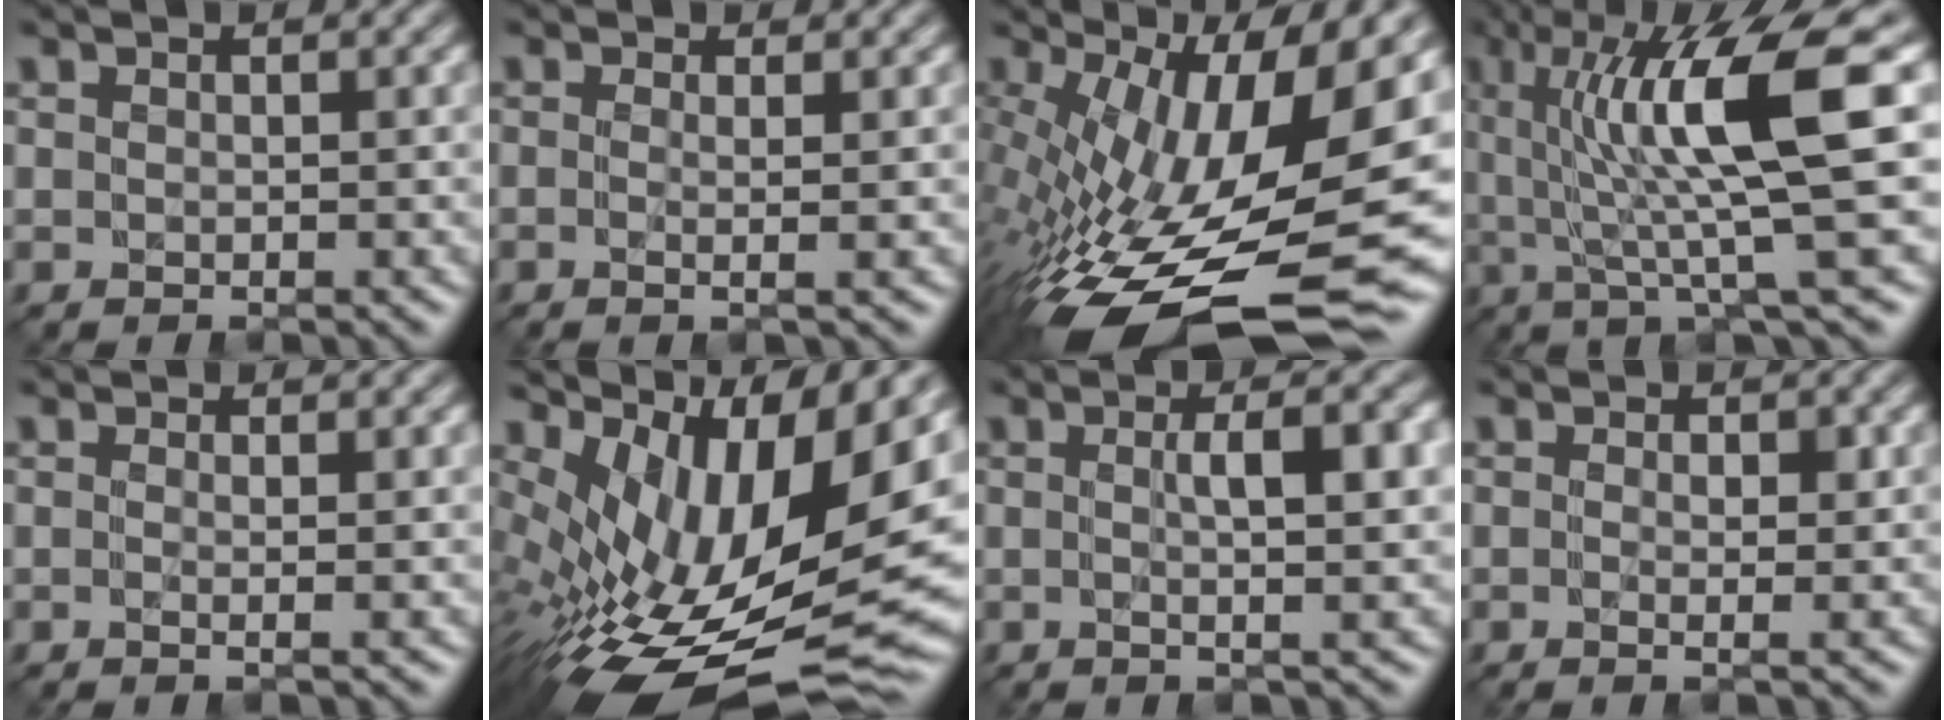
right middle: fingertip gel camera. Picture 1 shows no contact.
{"total": 1.2, "force": [-0.1, 0.1, 1.2], "torque": [-0.024, -0.004, -0.008]}
{"total": 16.9, "force": [-3.2, 6.9, 15.1], "torque": [-0.248, -0.013, -0.059]}
{"total": 11.2, "force": [2.3, 1.9, 10.8], "torque": [-0.155, 0.002, 0.039]}
{"total": 1.1, "force": [0.0, 0.1, 1.1], "torque": [-0.019, -0.004, -0.002]}
{"total": 15.6, "force": [1.6, 7.5, 13.6], "torque": [-0.234, 0.000, 0.034]}
{"total": 4.9, "force": [0.4, 1.2, 4.7], "torque": [-0.063, 0.007, 0.002]}
{"total": 1.5, "force": [0.1, 0.5, 1.4], "torque": [-0.026, -0.003, -0.001]}